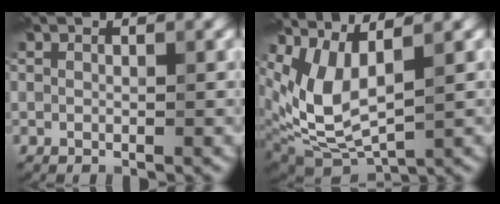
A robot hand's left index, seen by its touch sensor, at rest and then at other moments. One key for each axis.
{"total": 5.8, "fx": 2.2, "fy": 2.4, "fz": 4.8, "tx": -0.114, "ty": -0.017, "tz": 0.053}